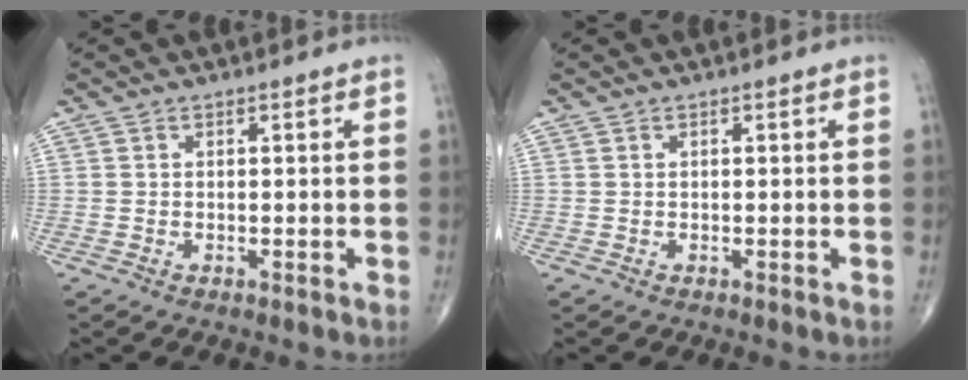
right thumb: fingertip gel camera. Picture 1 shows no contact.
{"total": 0.0}